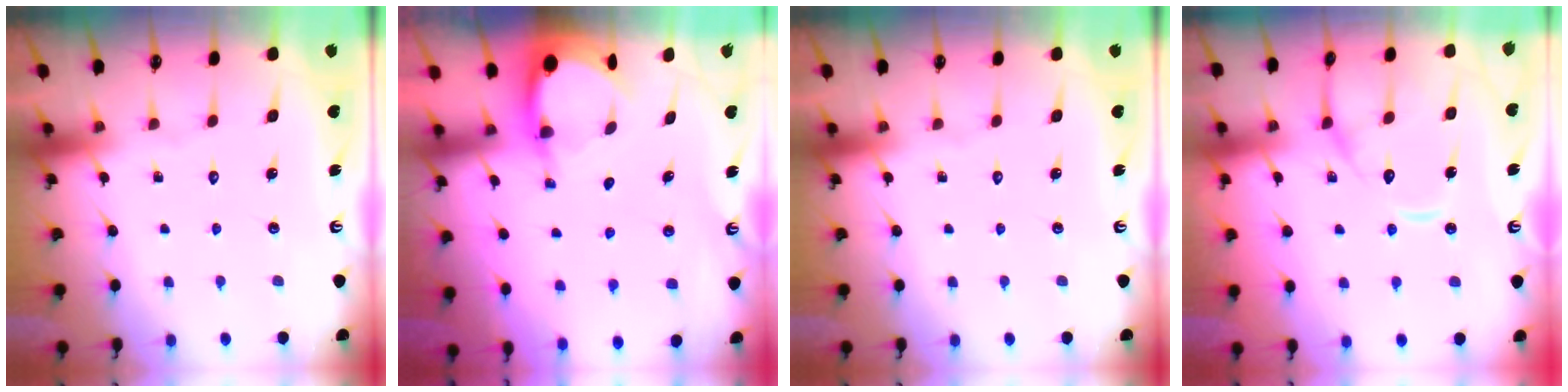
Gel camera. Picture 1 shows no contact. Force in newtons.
{"total": 3.4, "press": 3.4, "slide": 0.2}
{"total": 0.0}
{"total": 11.6, "press": 11.5, "slide": 1.2}